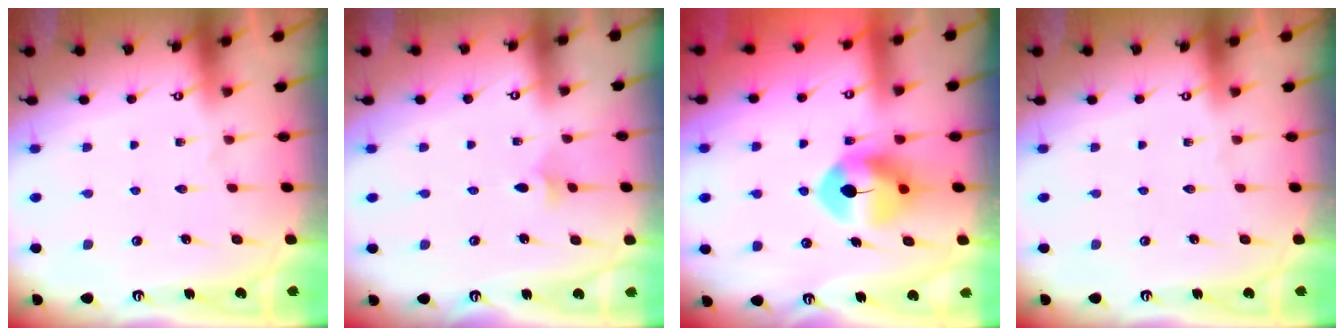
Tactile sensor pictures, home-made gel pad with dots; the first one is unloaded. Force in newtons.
{"total": 2.3, "press": 2.3, "slide": 0.5}
{"total": 8.7, "press": 8.6, "slide": 1.3}
{"total": 0.0}